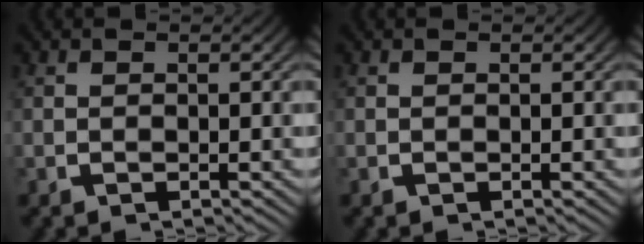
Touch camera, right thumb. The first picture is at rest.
{"total": 0.0}